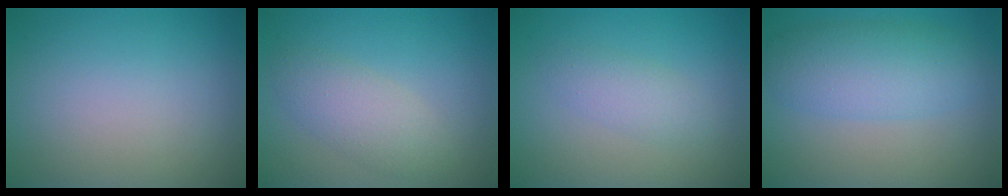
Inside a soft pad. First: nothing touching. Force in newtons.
{"total": 3.3, "press": 3.3, "slide": 0.0}
{"total": 2.0, "press": 2.0, "slide": 0.2}
{"total": 5.1, "press": 5.1, "slide": 0.1}